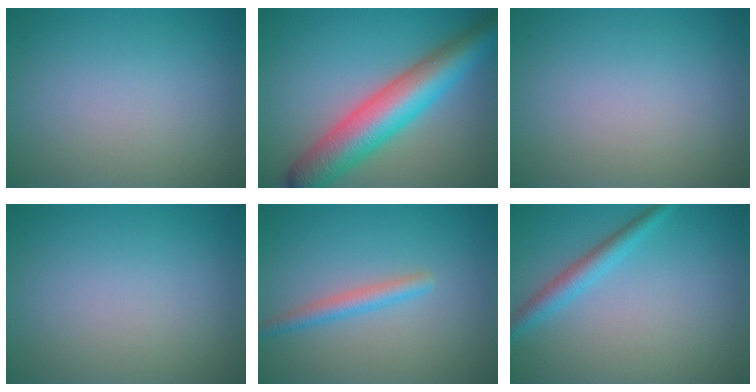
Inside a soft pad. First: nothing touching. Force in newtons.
{"total": 9.0, "press": 9.0, "slide": 0.2}
{"total": 0.0}
{"total": 0.0}
{"total": 2.0, "press": 2.0, "slide": 0.1}
{"total": 2.5, "press": 2.5, "slide": 0.0}